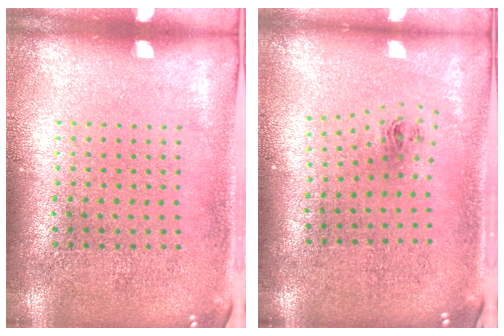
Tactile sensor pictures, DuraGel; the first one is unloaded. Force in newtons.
{"total": 0.9, "press": 0.4, "slide": 0.9}